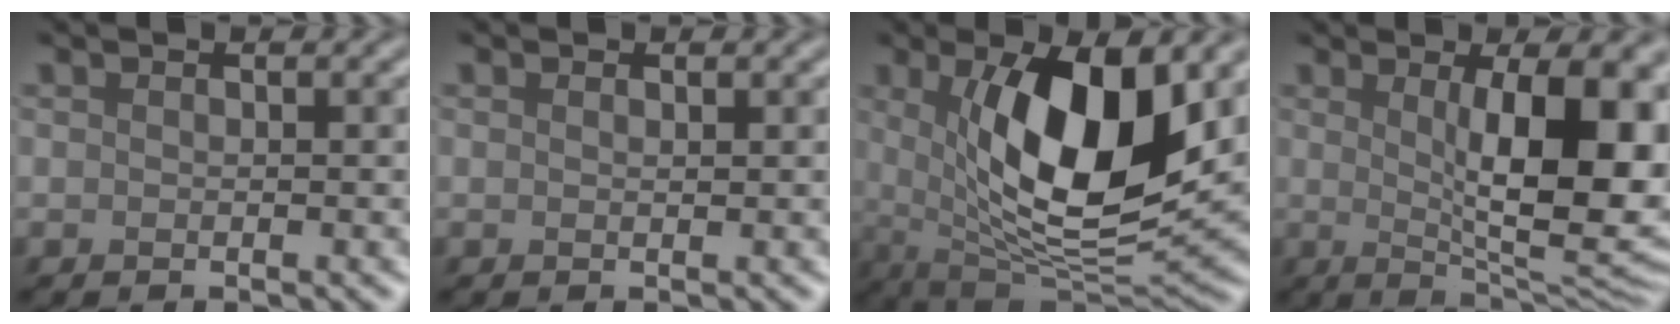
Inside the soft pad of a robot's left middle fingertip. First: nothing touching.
{"total": 0.0}
{"total": 11.6, "force": [2.3, 4.4, 10.5], "torque": [-0.175, -0.015, 0.044]}
{"total": 12.5, "force": [1.4, 4.0, 11.8], "torque": [-0.130, -0.003, 0.025]}